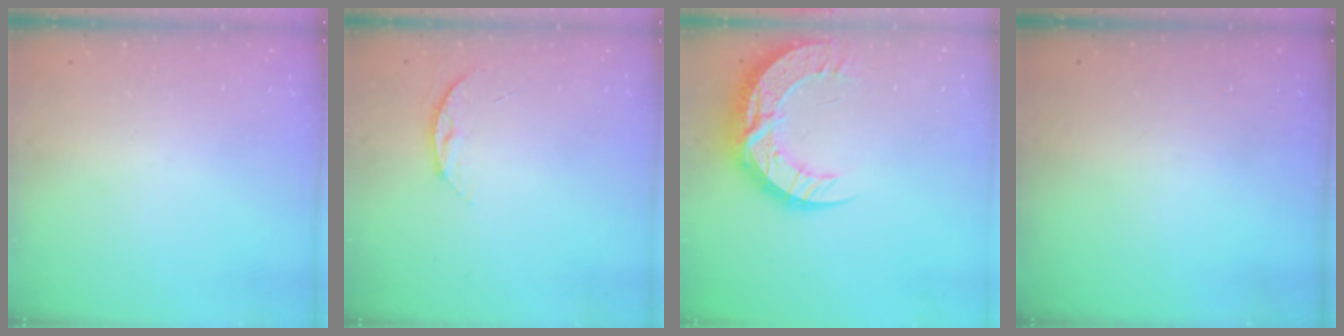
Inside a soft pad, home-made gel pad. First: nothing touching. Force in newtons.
{"total": 5.8, "press": 5.8, "slide": 0.6}
{"total": 16.1, "press": 16.1, "slide": 1.3}
{"total": 0.0}